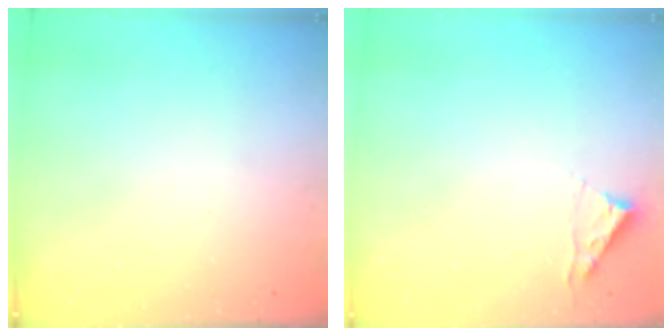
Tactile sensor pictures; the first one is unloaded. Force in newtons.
{"total": 2.8, "press": 2.8, "slide": 0.3}